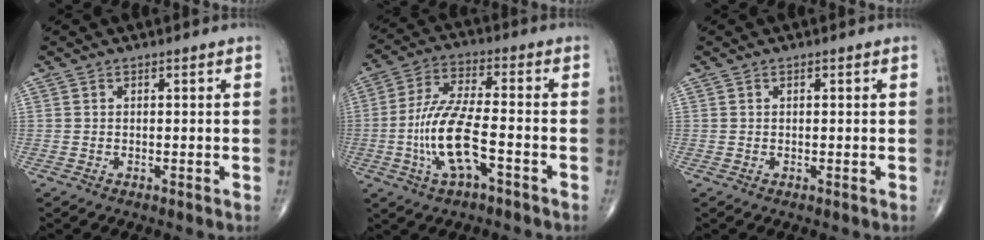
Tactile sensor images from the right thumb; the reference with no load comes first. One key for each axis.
{"total": 12.4, "fx": -3.9, "fy": 4.1, "fz": 11.1, "tx": -0.234, "ty": 0.029, "tz": -0.073}
{"total": 0.5, "fx": 0.2, "fy": 0.2, "fz": 0.4, "tx": -0.008, "ty": 0.000, "tz": 0.003}